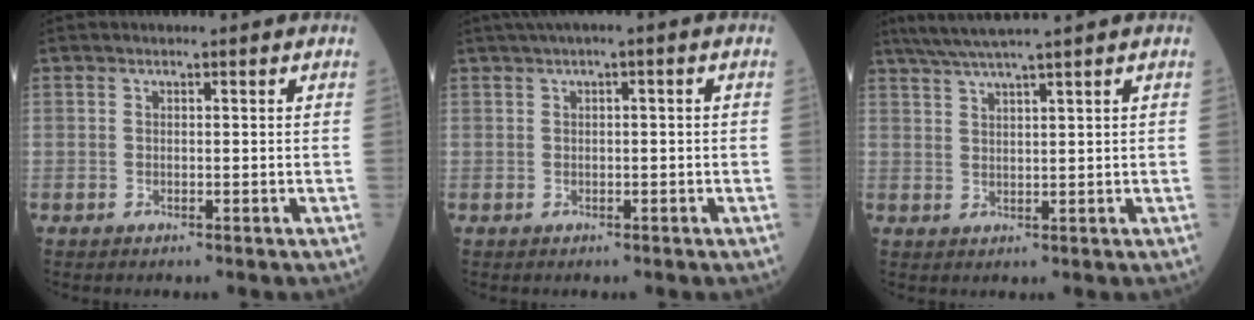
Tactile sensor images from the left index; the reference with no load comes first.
{"total": 2.1, "force": [0.7, 0.1, 2.0], "torque": [-0.038, 0.017, 0.015]}
{"total": 7.3, "force": [6.0, -1.2, 4.0], "torque": [-0.066, 0.023, 0.101]}